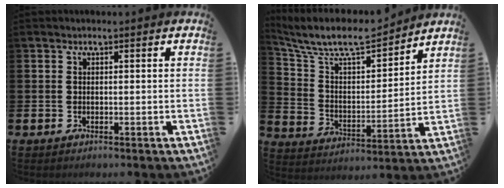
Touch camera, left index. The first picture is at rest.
{"total": 9.2, "force": [8.1, 2.5, 3.4], "torque": [-0.111, -0.054, 0.141]}